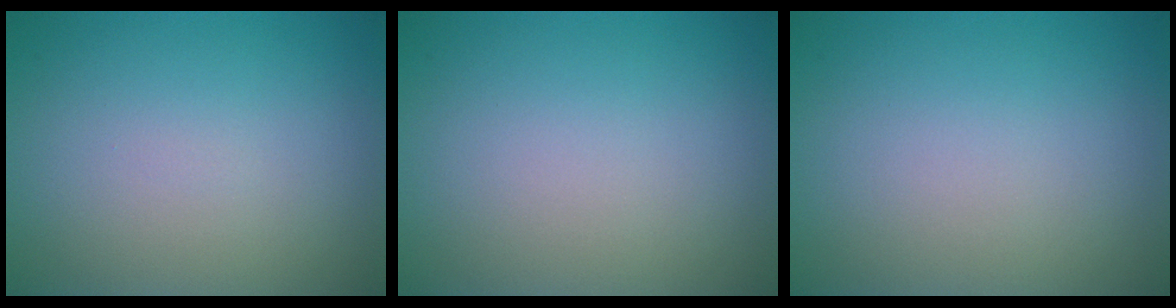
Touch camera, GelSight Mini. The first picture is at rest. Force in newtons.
{"total": 0.0}
{"total": 0.0}